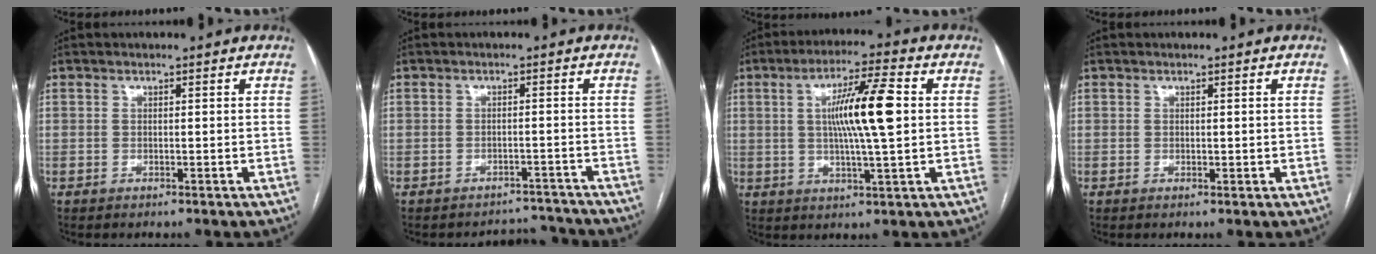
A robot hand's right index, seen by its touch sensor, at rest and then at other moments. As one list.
[{"total": 4.5, "force": [-4.3, 0.8, -1.3], "torque": [0.020, 0.018, -0.051]}, {"total": 10.9, "force": [1.4, 0.5, 10.8], "torque": [-0.192, 0.005, 0.024]}, {"total": 0.8, "force": [0.2, 0.5, 0.6], "torque": [-0.010, -0.003, 0.005]}]